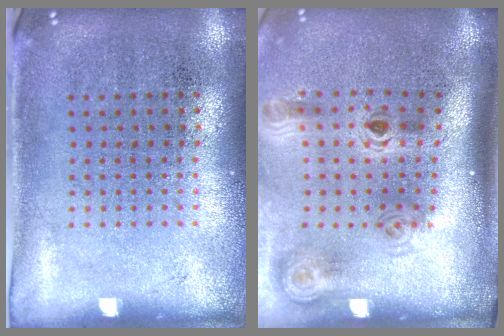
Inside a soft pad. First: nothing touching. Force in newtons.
{"total": 2.0, "press": 1.4, "slide": 1.5}